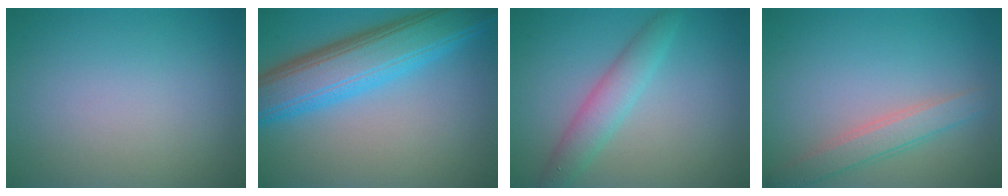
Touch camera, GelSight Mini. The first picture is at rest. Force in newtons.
{"total": 8.6, "press": 8.6, "slide": 0.1}
{"total": 3.2, "press": 3.2, "slide": 0.0}
{"total": 2.7, "press": 2.7, "slide": 0.1}